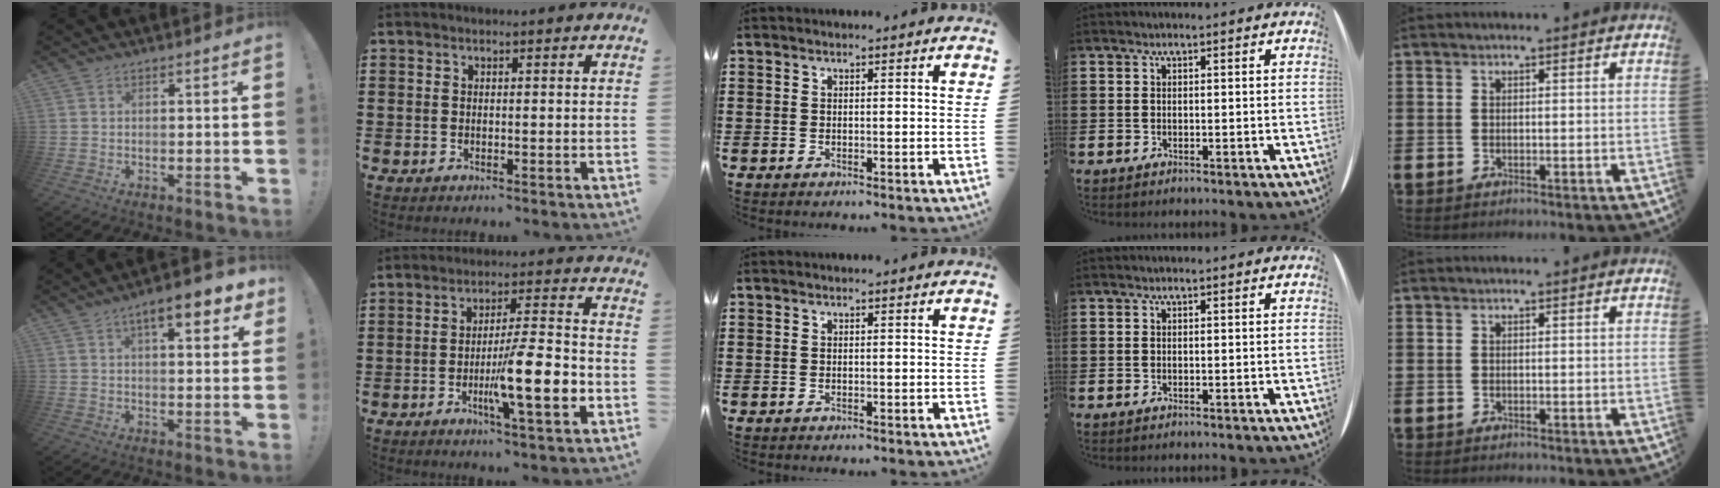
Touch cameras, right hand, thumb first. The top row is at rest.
{"thumb": {"total": 9.5, "force": [4.9, 2.7, 7.7], "torque": [-0.095, -0.021, 0.075]}, "index": {"total": 11.4, "force": [-3.5, 1.5, 10.8], "torque": [-0.178, -0.008, -0.061]}}